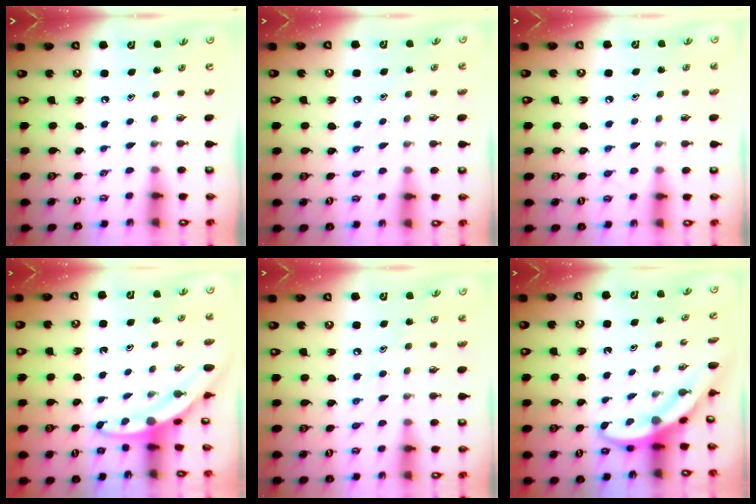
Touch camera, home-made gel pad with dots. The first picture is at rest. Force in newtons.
{"total": 4.5, "press": 4.4, "slide": 0.7}
{"total": 5.2, "press": 5.2, "slide": 0.4}
{"total": 4.0, "press": 4.0, "slide": 0.2}
{"total": 7.3, "press": 7.2, "slide": 0.7}
{"total": 4.0, "press": 4.0, "slide": 0.4}